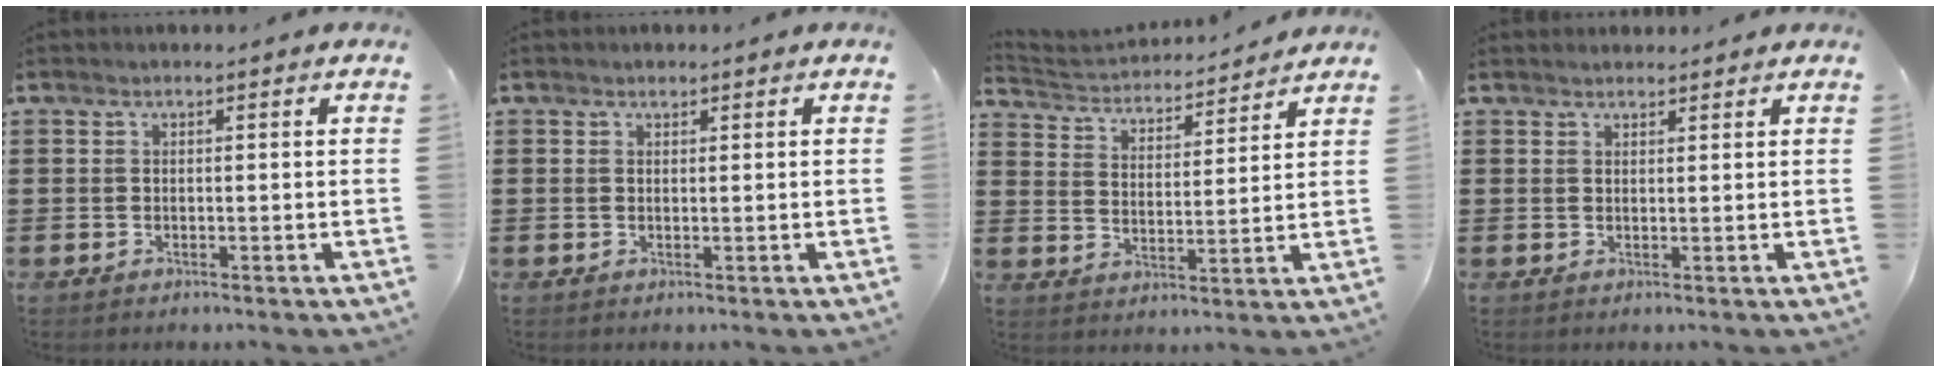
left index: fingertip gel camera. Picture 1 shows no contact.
{"total": 0.7, "force": [0.6, 0.4, 0.1], "torque": [0.004, -0.001, 0.010]}
{"total": 3.5, "force": [3.4, 0.5, 0.1], "torque": [-0.024, -0.029, 0.053]}
{"total": 1.5, "force": [1.4, 0.4, -0.1], "torque": [-0.001, 0.001, 0.029]}